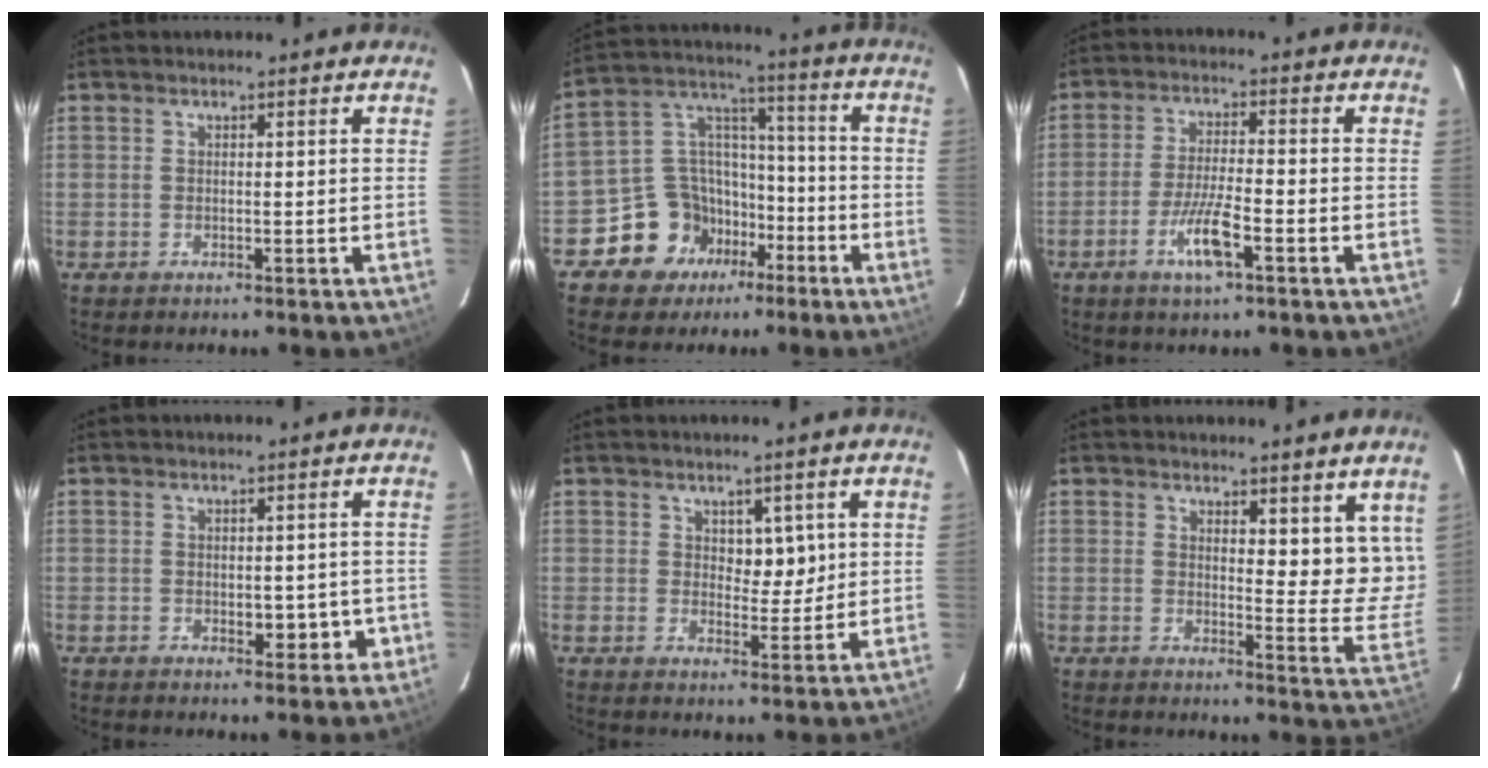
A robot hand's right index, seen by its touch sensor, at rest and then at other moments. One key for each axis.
{"total": 13.1, "fx": -6.4, "fy": 10.6, "fz": 4.2, "tx": -0.079, "ty": 0.065, "tz": -0.099}
{"total": 7.3, "fx": -3.5, "fy": 1.1, "fz": 6.3, "tx": -0.125, "ty": -0.006, "tz": -0.062}
{"total": 4.5, "fx": -1.1, "fy": 2.6, "fz": 3.5, "tx": -0.040, "ty": 0.009, "tz": -0.005}
{"total": 4.4, "fx": 1.4, "fy": 2.6, "fz": 3.2, "tx": -0.044, "ty": 0.001, "tz": 0.026}
{"total": 10.4, "fx": 7.4, "fy": 3.2, "fz": 6.5, "tx": -0.073, "ty": -0.034, "tz": 0.087}